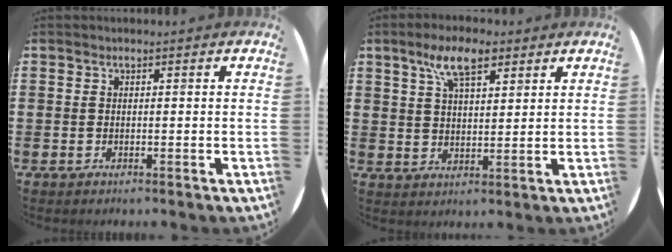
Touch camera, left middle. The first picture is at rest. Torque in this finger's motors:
{"motor_torque": [1.14, -0.52, 0.19, 0.12]}